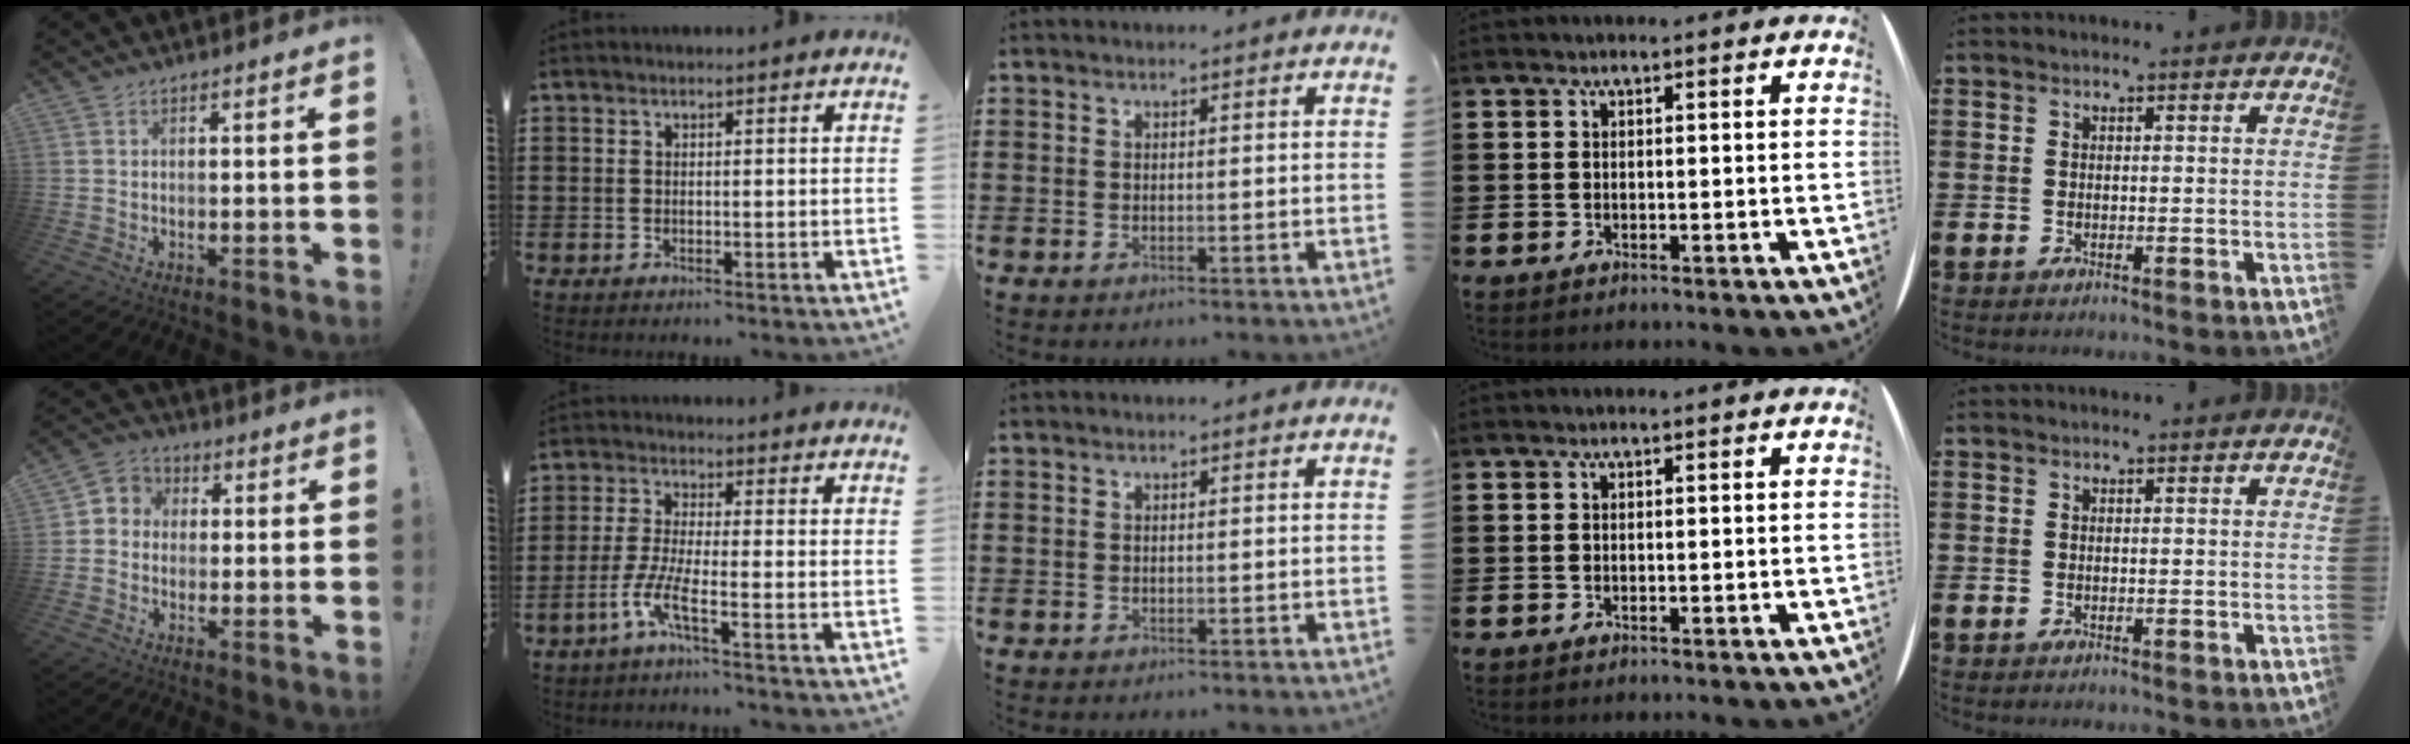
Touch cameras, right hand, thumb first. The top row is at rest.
{"thumb": {"total": 4.9, "force": [-1.5, 4.5, 1.5], "torque": [-0.026, 0.022, -0.024]}, "index": {"total": 5.4, "force": [-3.1, 0.5, 4.3], "torque": [-0.116, -0.017, -0.068]}}